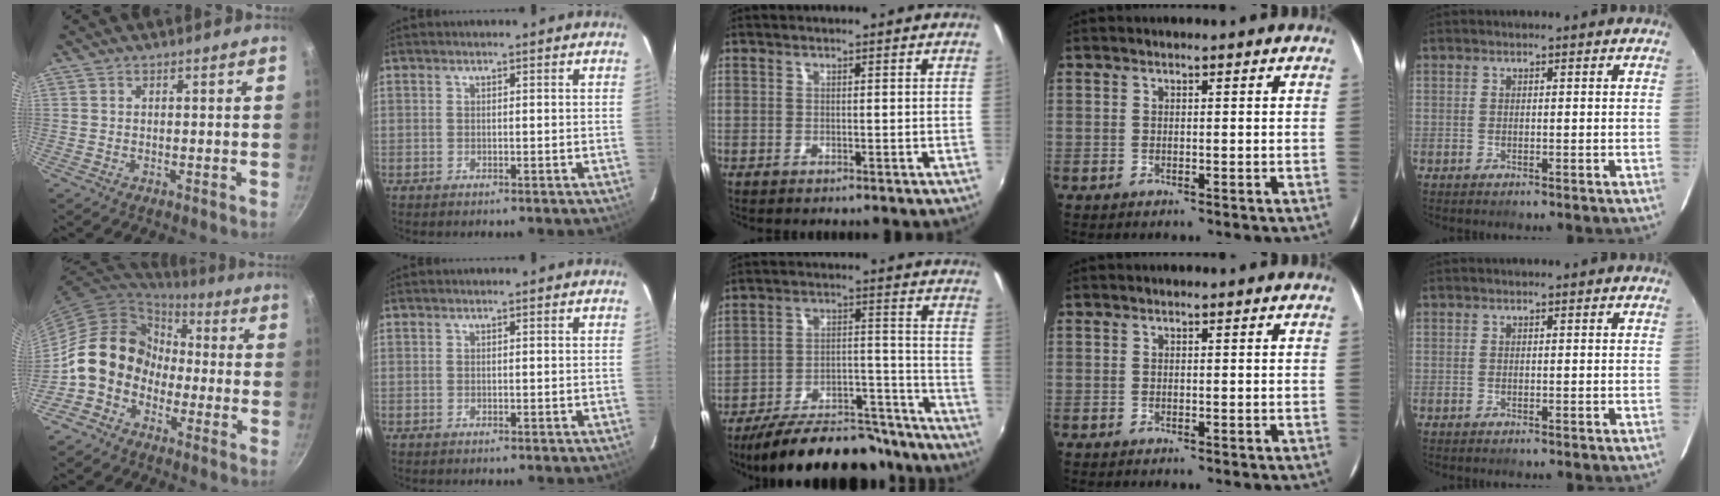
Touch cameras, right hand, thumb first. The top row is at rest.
{"thumb": {"total": 12.9, "force": [-3.3, 10.7, 6.5], "torque": [-0.067, 0.049, -0.077]}, "middle": {"total": 23.6, "force": [-20.5, 7.3, 9.1], "torque": [-0.163, 0.019, -0.272]}}